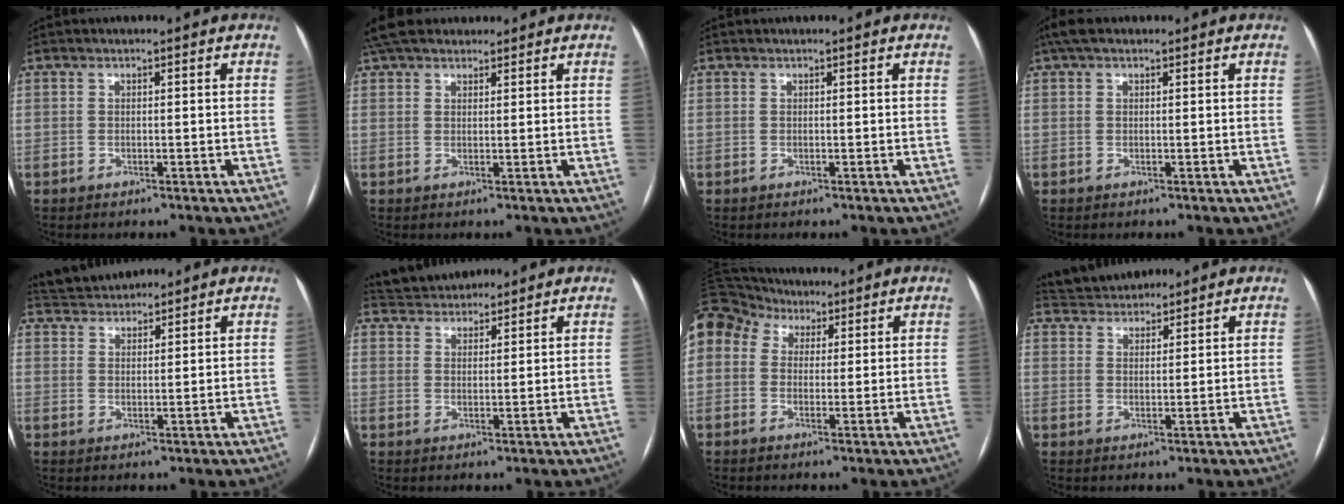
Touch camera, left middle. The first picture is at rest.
{"total": 8.5, "force": [7.2, 3.3, 3.1], "torque": [-0.044, 0.042, 0.125]}
{"total": 0.0}
{"total": 3.4, "force": [2.4, 1.4, 1.9], "torque": [-0.041, 0.030, 0.045]}
{"total": 5.5, "force": [5.4, 0.9, 0.6], "torque": [-0.017, 0.032, 0.096]}
{"total": 7.0, "force": [6.6, 1.9, 1.2], "torque": [-0.024, 0.032, 0.110]}
{"total": 18.0, "force": [8.0, 13.6, 8.7], "torque": [-0.275, 0.106, 0.154]}
{"total": 6.3, "force": [6.1, 1.6, 0.9], "torque": [-0.018, 0.032, 0.103]}